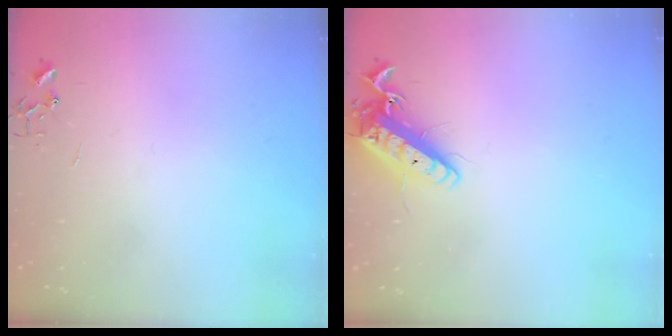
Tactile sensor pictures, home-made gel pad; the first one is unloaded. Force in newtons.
{"total": 15.4, "press": 15.1, "slide": 2.8}